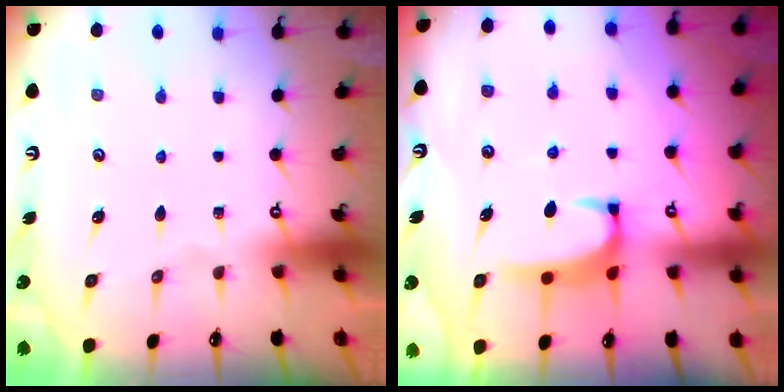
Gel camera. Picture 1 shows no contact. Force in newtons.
{"total": 2.0, "press": 2.0, "slide": 0.3}